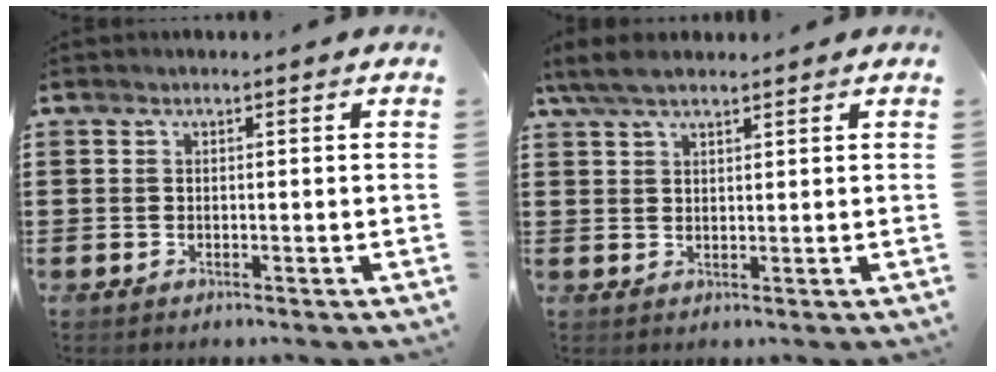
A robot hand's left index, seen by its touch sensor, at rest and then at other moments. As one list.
[{"total": 4.4, "force": [3.3, 1.2, 2.7], "torque": [-0.060, 0.003, 0.062]}]